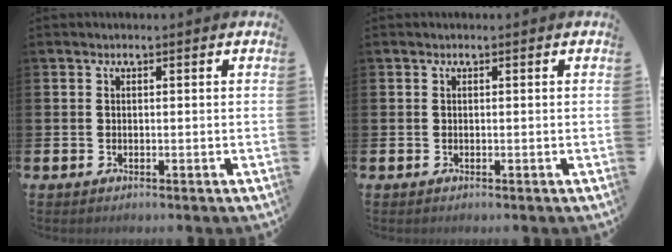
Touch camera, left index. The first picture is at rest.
{"total": 0.0}